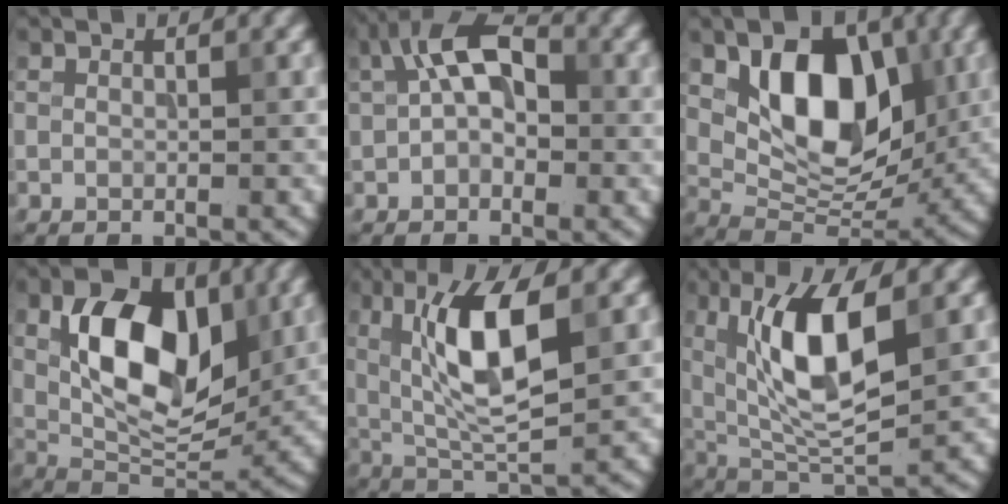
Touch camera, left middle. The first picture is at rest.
{"total": 6.4, "force": [1.0, 3.8, 5.1], "torque": [-0.090, 0.022, 0.003]}
{"total": 9.3, "force": [2.4, 5.9, 6.8], "torque": [-0.106, -0.011, 0.040]}
{"total": 10.1, "force": [2.4, 5.8, 7.9], "torque": [-0.130, -0.006, 0.040]}
{"total": 8.1, "force": [2.0, 2.4, 7.5], "torque": [-0.136, -0.005, 0.036]}
{"total": 8.7, "force": [2.3, 3.0, 7.9], "torque": [-0.148, -0.010, 0.044]}